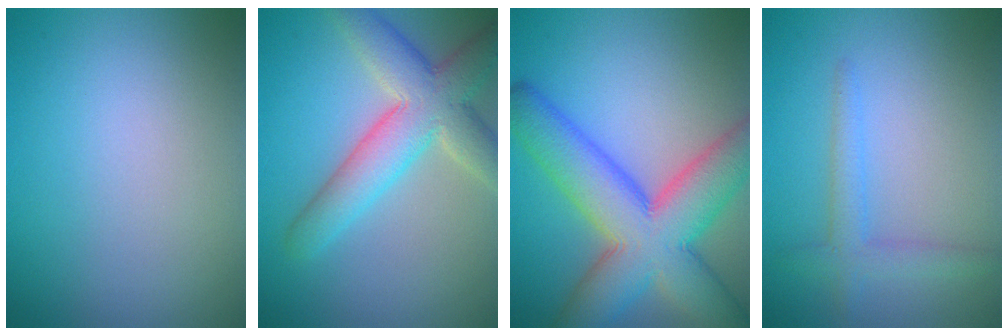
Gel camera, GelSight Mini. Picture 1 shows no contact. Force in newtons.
{"total": 6.8, "press": 6.8, "slide": 0.6}
{"total": 11.4, "press": 11.4, "slide": 0.5}
{"total": 2.3, "press": 2.3, "slide": 0.2}